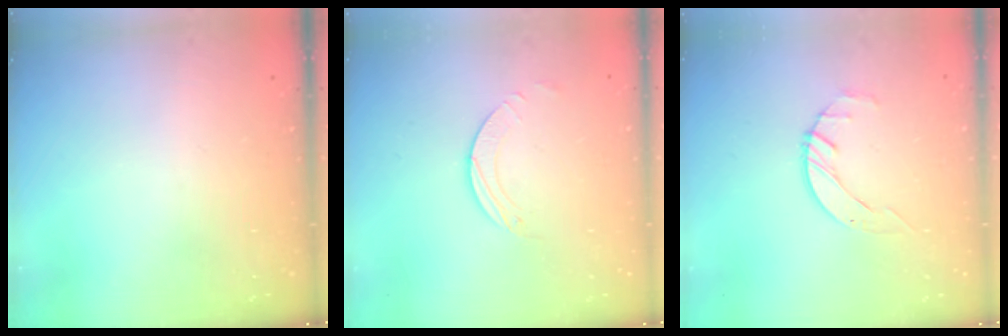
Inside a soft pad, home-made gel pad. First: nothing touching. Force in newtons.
{"total": 2.0, "press": 2.0, "slide": 0.2}
{"total": 2.1, "press": 2.0, "slide": 0.3}